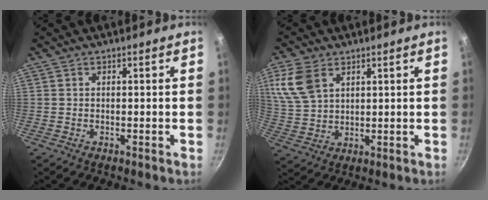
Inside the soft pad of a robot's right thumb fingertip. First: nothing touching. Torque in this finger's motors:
{"motor_torque": [-1.07, 1.05, 0.41, -0.32, 0.24]}